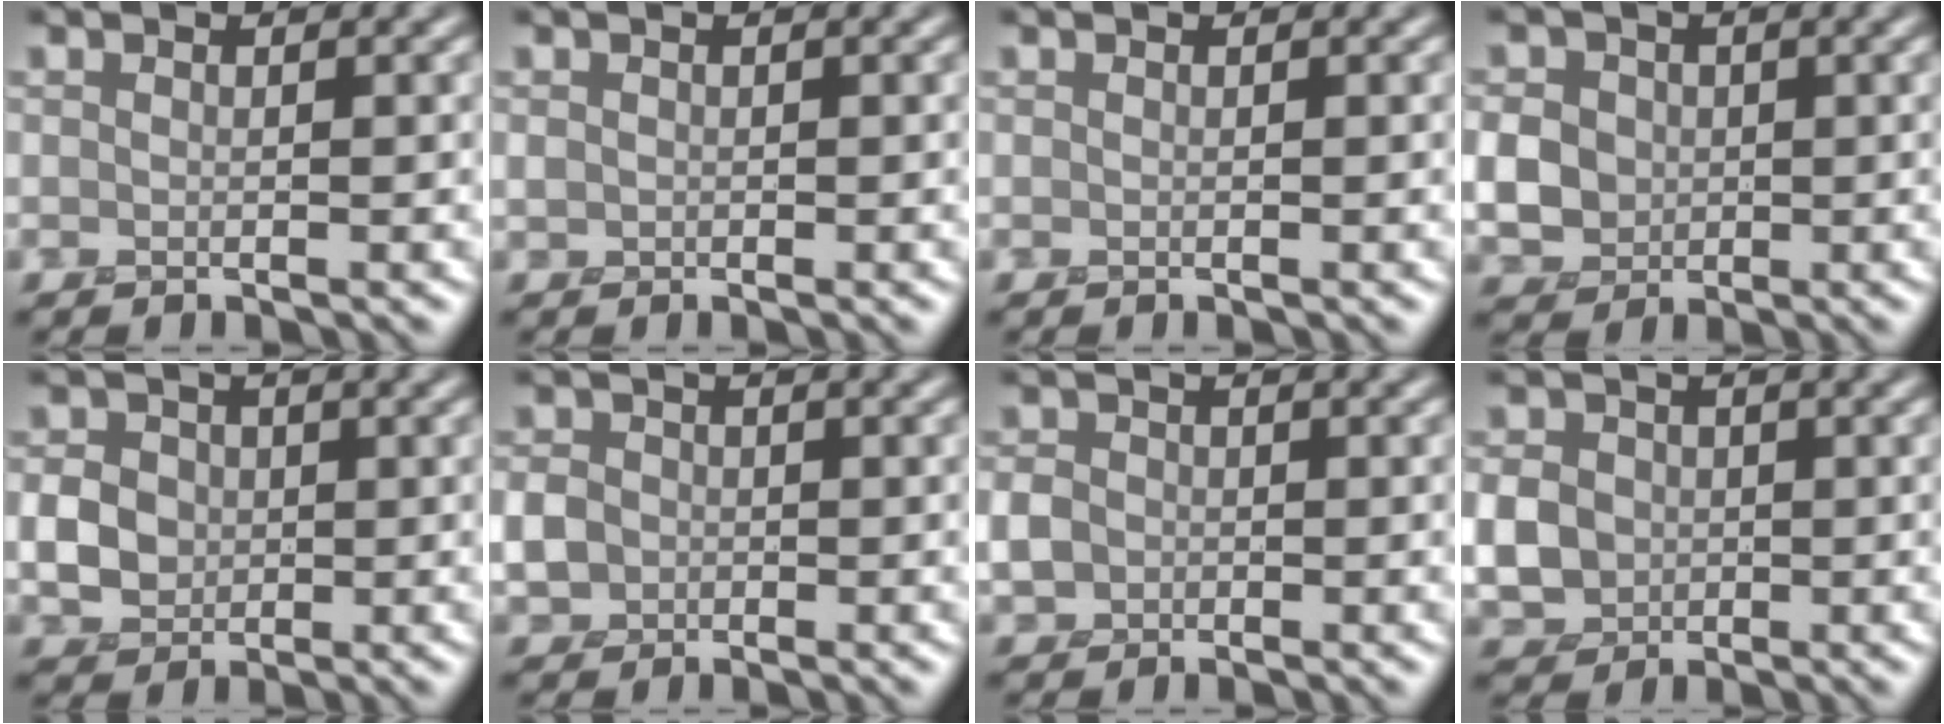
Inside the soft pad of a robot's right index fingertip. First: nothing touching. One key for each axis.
{"total": 0.6, "fx": 0.0, "fy": 0.5, "fz": 0.2, "tx": -0.004, "ty": 0.002, "tz": -0.003}
{"total": 0.0}
{"total": 4.4, "fx": -0.1, "fy": 3.9, "fz": 2.0, "tx": -0.054, "ty": 0.002, "tz": -0.006}
{"total": 3.2, "fx": -0.1, "fy": 2.8, "fz": 1.5, "tx": -0.029, "ty": 0.001, "tz": -0.004}
{"total": 2.5, "fx": -0.4, "fy": 2.3, "fz": 1.0, "tx": -0.024, "ty": 0.003, "tz": -0.013}
{"total": 2.1, "fx": -0.4, "fy": 1.9, "fz": 0.8, "tx": -0.019, "ty": 0.002, "tz": -0.014}
{"total": 4.2, "fx": -0.4, "fy": 3.7, "fz": 2.1, "tx": -0.054, "ty": 0.001, "tz": -0.011}